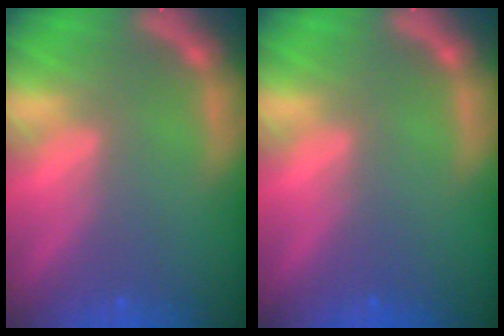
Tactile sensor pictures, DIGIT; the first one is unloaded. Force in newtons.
{"total": 0.0}